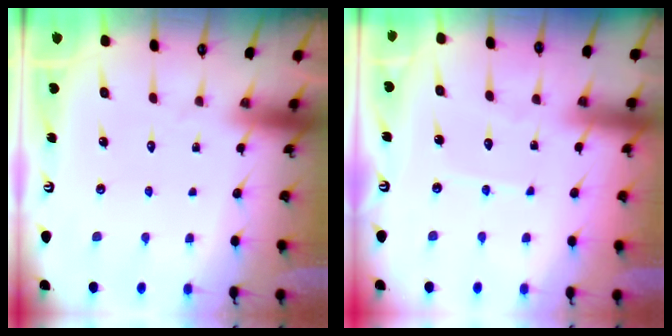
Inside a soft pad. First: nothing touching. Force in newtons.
{"total": 3.2, "press": 3.2, "slide": 0.3}